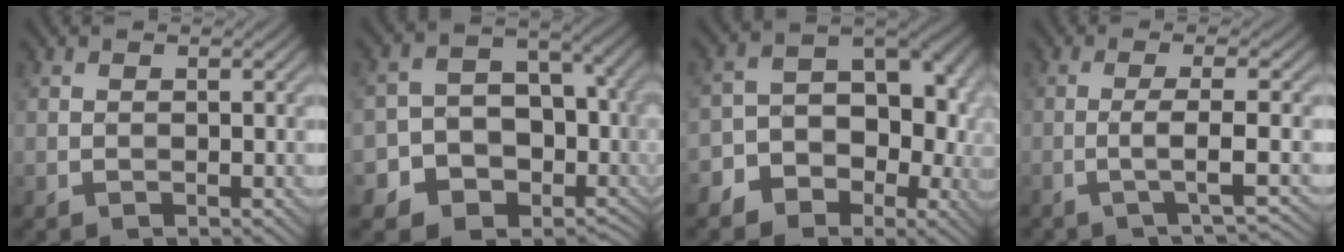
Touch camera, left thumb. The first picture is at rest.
{"total": 12.1, "force": [-3.4, 10.1, 5.7], "torque": [-0.099, -0.027, -0.071]}
{"total": 10.2, "force": [-3.5, 8.0, 5.2], "torque": [-0.058, -0.018, -0.063]}
{"total": 3.8, "force": [-1.2, 0.4, 3.6], "torque": [-0.051, 0.014, -0.043]}